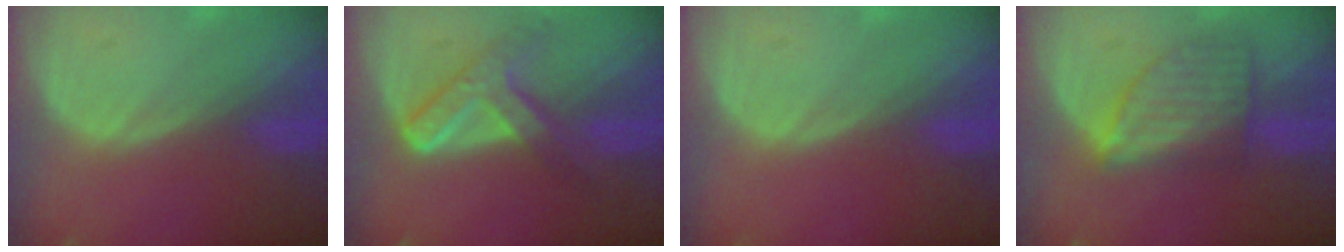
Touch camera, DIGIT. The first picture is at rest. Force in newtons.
{"total": 7.3, "press": 6.1, "slide": 3.9}
{"total": 0.0}
{"total": 7.1, "press": 6.6, "slide": 2.6}